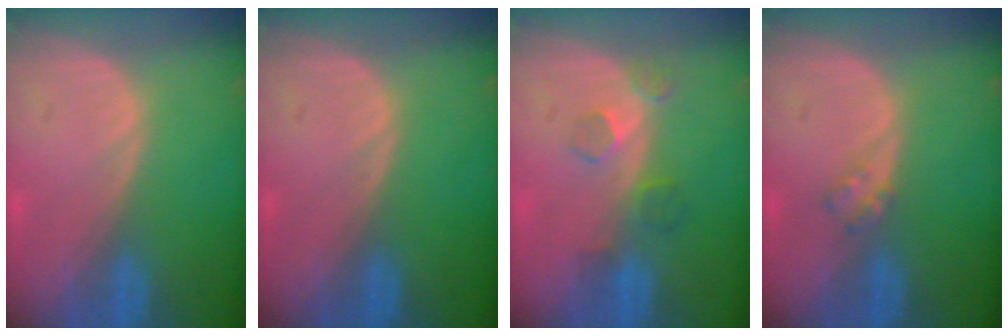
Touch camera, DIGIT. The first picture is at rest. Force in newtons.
{"total": 0.0}
{"total": 4.0, "press": 3.6, "slide": 1.8}
{"total": 1.7, "press": 1.7, "slide": 0.3}